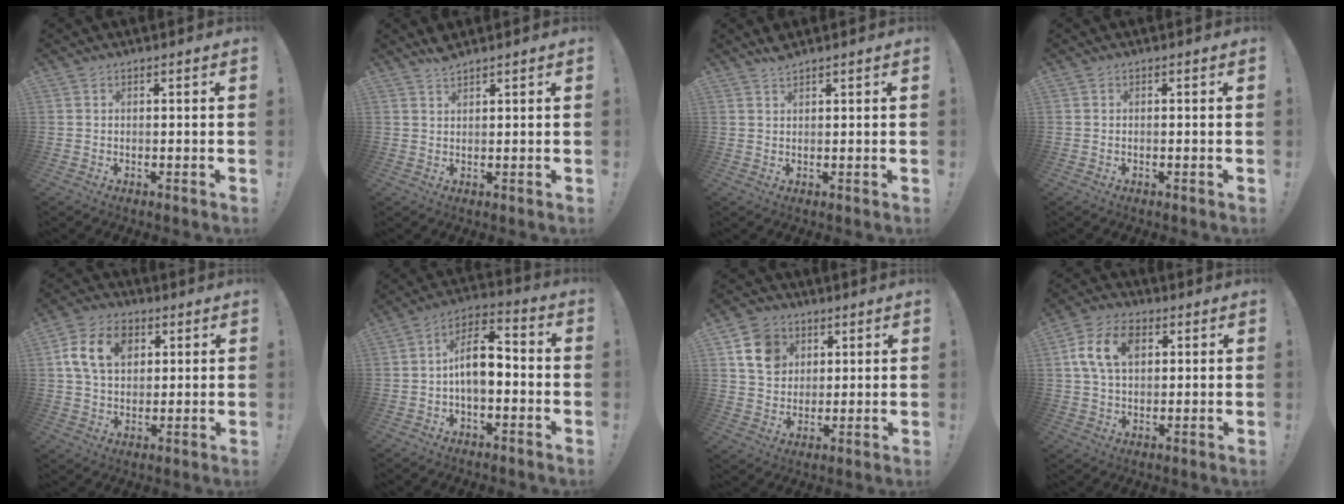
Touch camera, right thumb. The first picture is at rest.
{"total": 2.8, "force": [2.6, 0.5, 0.8], "torque": [-0.013, -0.013, 0.046]}
{"total": 2.3, "force": [2.1, 0.4, 0.7], "torque": [-0.008, -0.009, 0.037]}
{"total": 0.0}
{"total": 12.8, "force": [4.3, 9.3, 7.8], "torque": [-0.127, 0.002, 0.082]}
{"total": 10.3, "force": [-1.1, 5.7, 8.5], "torque": [-0.156, 0.015, -0.016]}
{"total": 12.2, "force": [4.9, 10.1, 4.9], "torque": [-0.073, -0.009, 0.101]}
{"total": 11.7, "force": [3.2, 7.8, 8.1], "torque": [-0.149, 0.011, 0.060]}